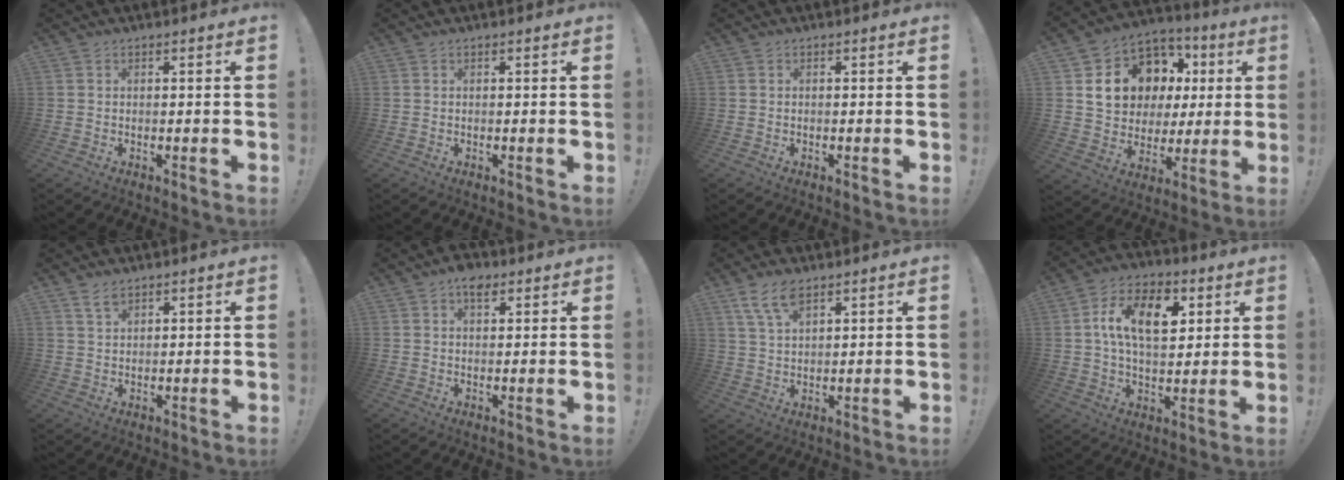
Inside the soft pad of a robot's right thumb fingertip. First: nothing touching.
{"total": 0.0}
{"total": 0.0}
{"total": 15.9, "force": [5.2, 13.1, 7.4], "torque": [-0.108, -0.025, 0.123]}
{"total": 3.0, "force": [2.4, 1.3, 1.4], "torque": [-0.017, -0.013, 0.042]}
{"total": 4.9, "force": [3.2, 2.8, 2.6], "torque": [-0.025, -0.011, 0.053]}
{"total": 7.1, "force": [4.5, 2.9, 4.6], "torque": [-0.083, -0.014, 0.084]}
{"total": 15.6, "force": [4.6, 8.9, 11.9], "torque": [-0.191, 0.000, 0.080]}